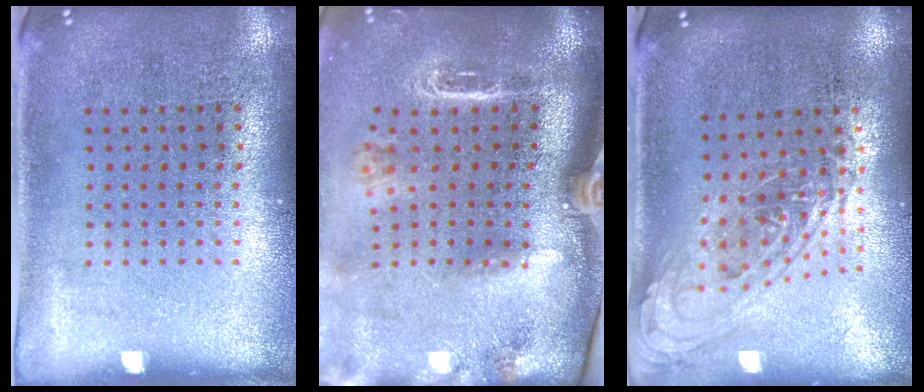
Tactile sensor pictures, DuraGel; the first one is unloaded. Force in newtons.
{"total": 2.9, "press": 2.0, "slide": 2.0}
{"total": 1.1, "press": 1.0, "slide": 0.4}